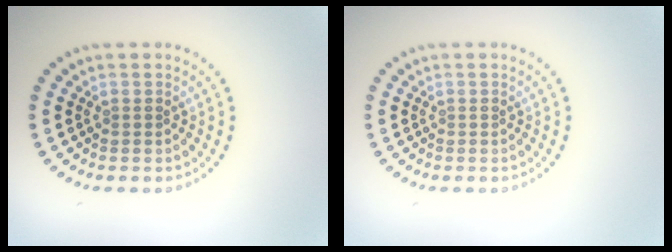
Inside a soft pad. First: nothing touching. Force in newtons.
{"total": 0.0}